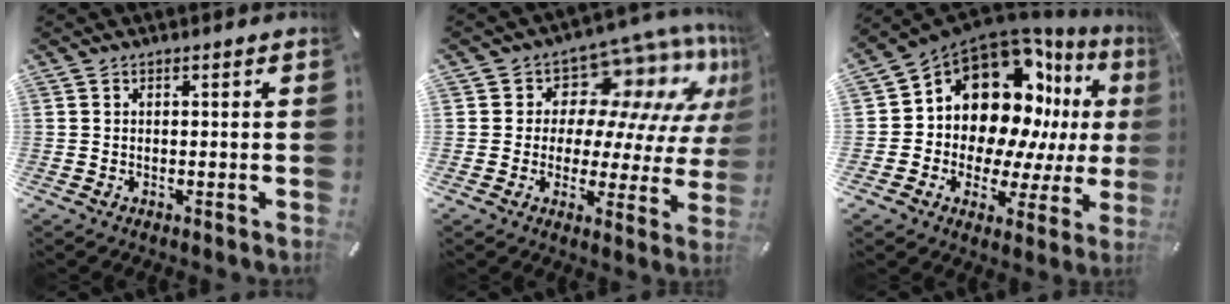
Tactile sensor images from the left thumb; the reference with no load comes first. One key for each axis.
{"total": 12.8, "fx": 8.4, "fy": 7.8, "fz": 5.7, "tx": -0.079, "ty": -0.080, "tz": 0.144}
{"total": 16.5, "fx": 7.0, "fy": 11.8, "fz": 9.3, "tx": -0.163, "ty": -0.089, "tz": 0.125}